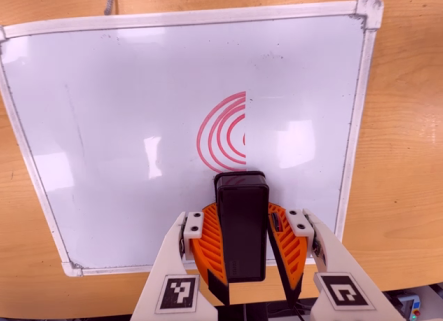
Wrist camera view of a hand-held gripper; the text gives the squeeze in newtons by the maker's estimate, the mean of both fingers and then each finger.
{"total": 10.3, "left": 10.0, "right": 10.6}